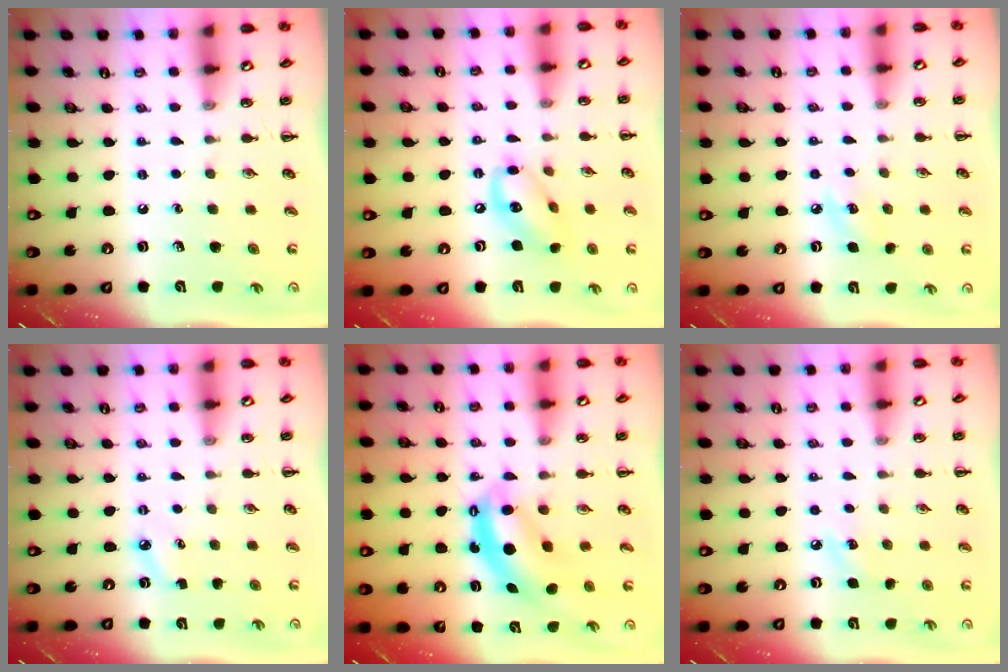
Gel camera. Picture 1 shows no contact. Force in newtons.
{"total": 10.9, "press": 10.6, "slide": 2.2}
{"total": 5.9, "press": 5.6, "slide": 1.8}
{"total": 2.8, "press": 2.7, "slide": 0.7}
{"total": 6.5, "press": 6.4, "slide": 1.0}
{"total": 4.6, "press": 4.4, "slide": 1.3}